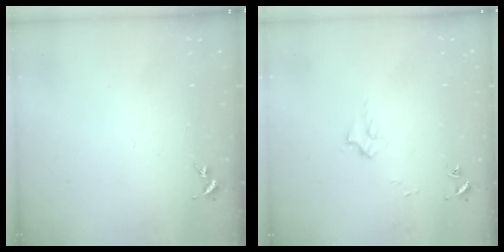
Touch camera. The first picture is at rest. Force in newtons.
{"total": 2.6, "press": 2.6, "slide": 0.3}